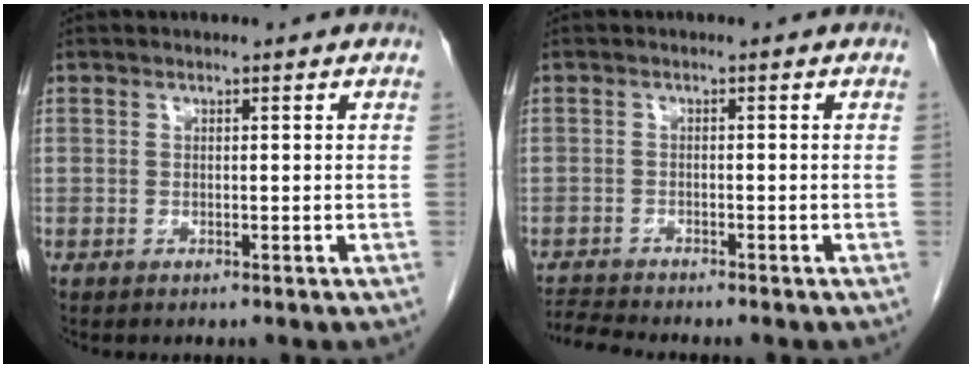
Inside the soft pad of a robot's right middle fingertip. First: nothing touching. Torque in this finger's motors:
{"motor_torque": [0.03, -0.02, -0.01, -0.01]}